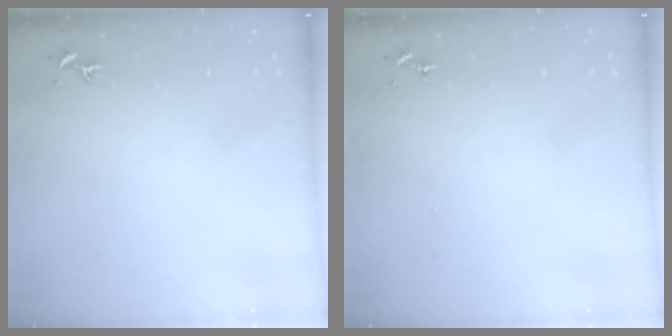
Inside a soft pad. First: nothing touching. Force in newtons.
{"total": 0.0}